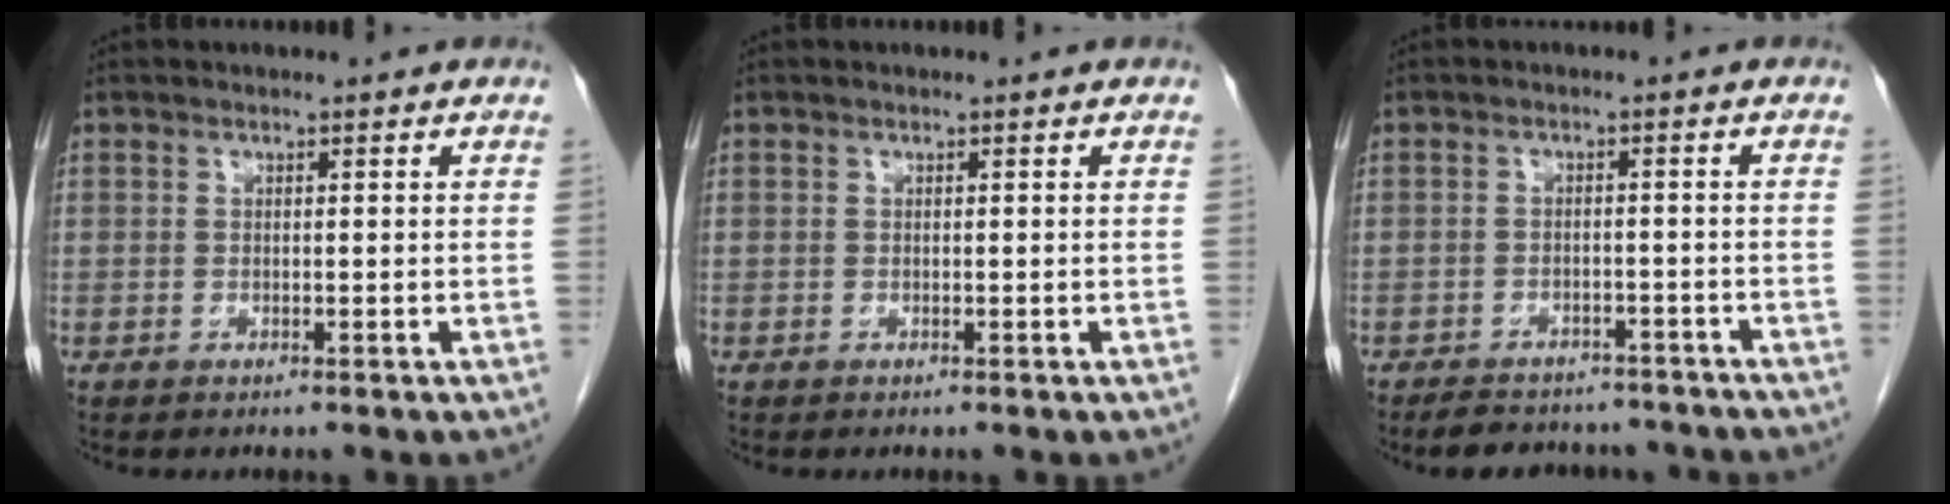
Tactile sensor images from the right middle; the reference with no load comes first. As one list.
[{"total": 0.0}, {"total": 10.4, "force": [-9.2, 3.6, 2.9], "torque": [-0.046, 0.005, -0.109]}]